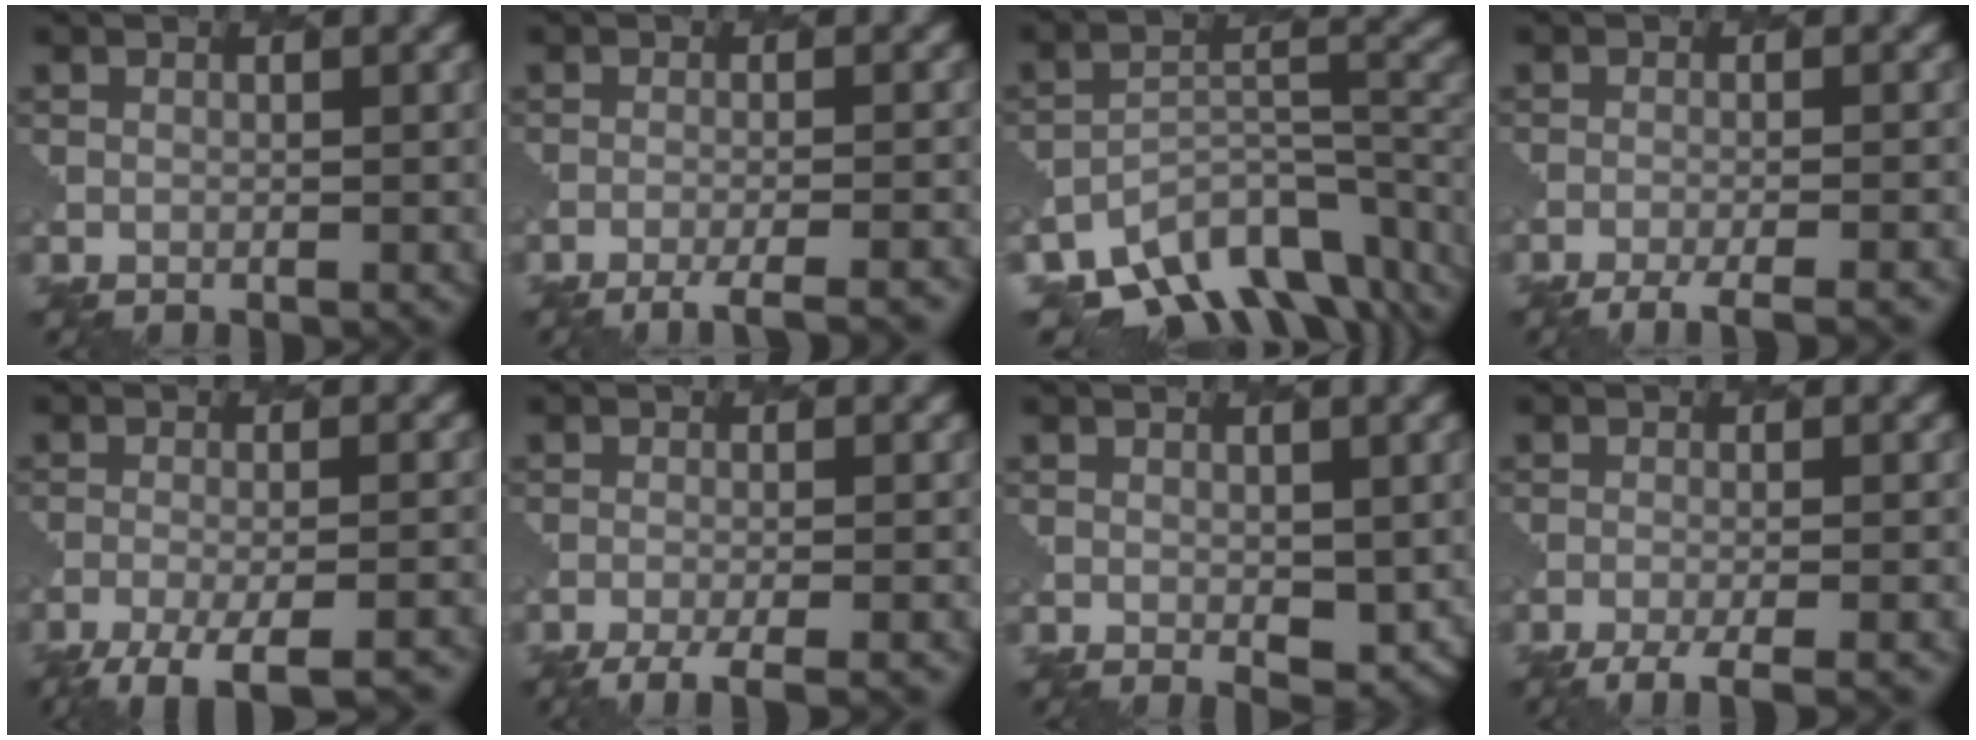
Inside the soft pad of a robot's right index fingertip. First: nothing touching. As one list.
[{"total": 4.7, "force": [-3.7, 0.9, 2.9], "torque": [-0.034, -0.002, -0.059]}, {"total": 9.9, "force": [-7.5, 4.4, 4.7], "torque": [-0.068, -0.012, -0.122]}, {"total": 4.6, "force": [-3.6, 0.9, 2.7], "torque": [-0.033, -0.005, -0.060]}, {"total": 8.0, "force": [-6.0, 2.1, 4.8], "torque": [-0.075, -0.019, -0.088]}, {"total": 4.4, "force": [-3.2, 0.9, 3.0], "torque": [-0.037, -0.003, -0.057]}, {"total": 2.4, "force": [0.1, 1.5, 1.8], "torque": [-0.027, -0.010, 0.007]}, {"total": 4.3, "force": [-3.1, 0.9, 2.9], "torque": [-0.037, -0.002, -0.056]}]